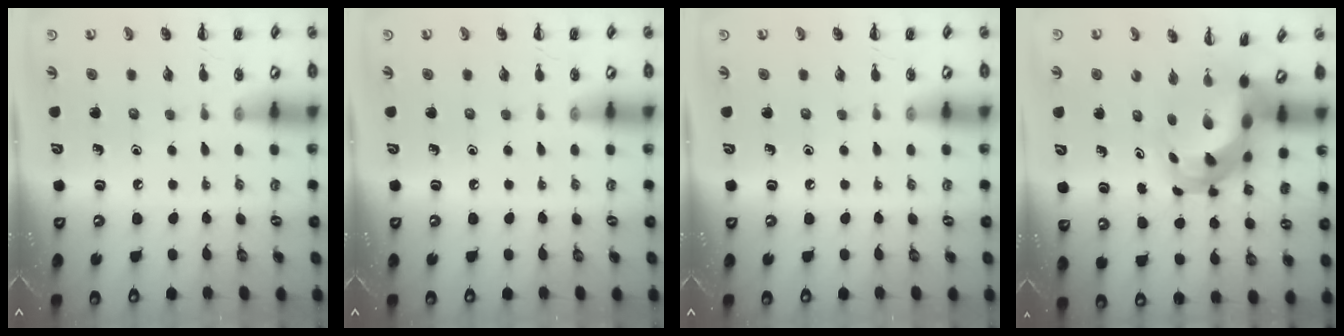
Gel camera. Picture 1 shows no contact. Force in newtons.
{"total": 0.0}
{"total": 0.0}
{"total": 6.2, "press": 6.0, "slide": 1.7}